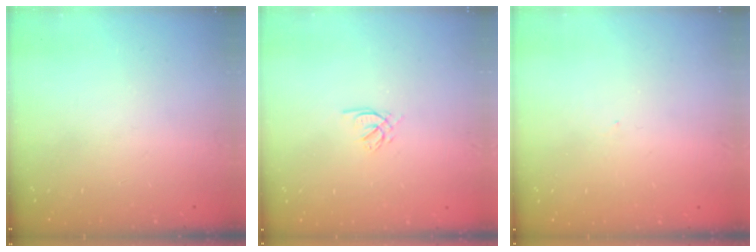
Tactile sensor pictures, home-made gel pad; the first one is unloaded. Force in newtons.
{"total": 2.1, "press": 2.1, "slide": 0.1}
{"total": 2.0, "press": 2.0, "slide": 0.3}